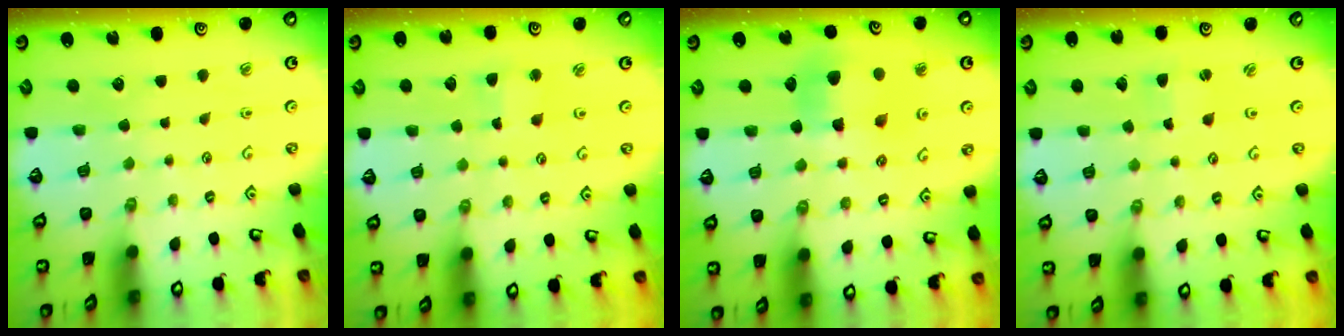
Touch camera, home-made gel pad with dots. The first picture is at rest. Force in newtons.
{"total": 2.6, "press": 2.6, "slide": 0.3}
{"total": 8.0, "press": 8.0, "slide": 0.6}
{"total": 1.7, "press": 1.7, "slide": 0.4}